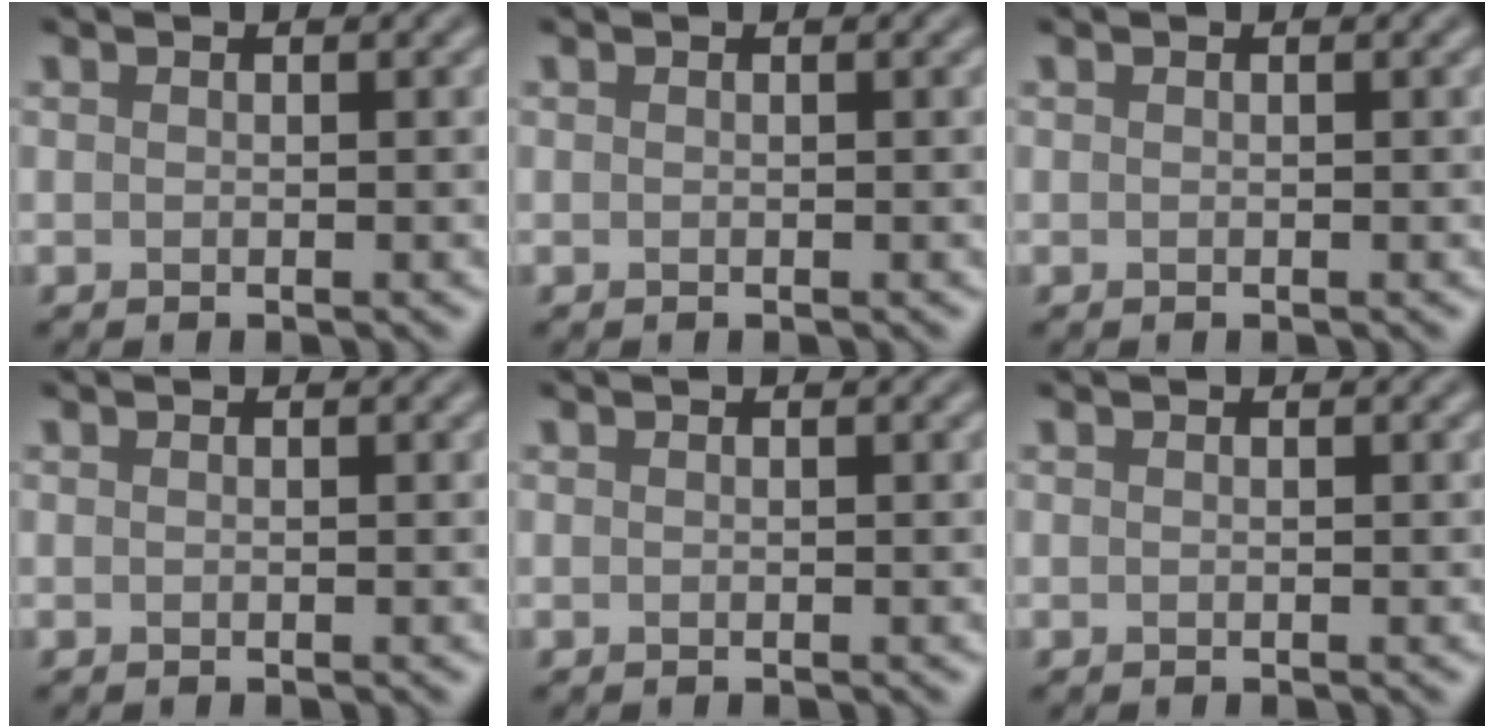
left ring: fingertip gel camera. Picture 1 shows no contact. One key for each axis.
{"total": 0.0}
{"total": 0.0}
{"total": 0.0}
{"total": 0.0}
{"total": 0.0}